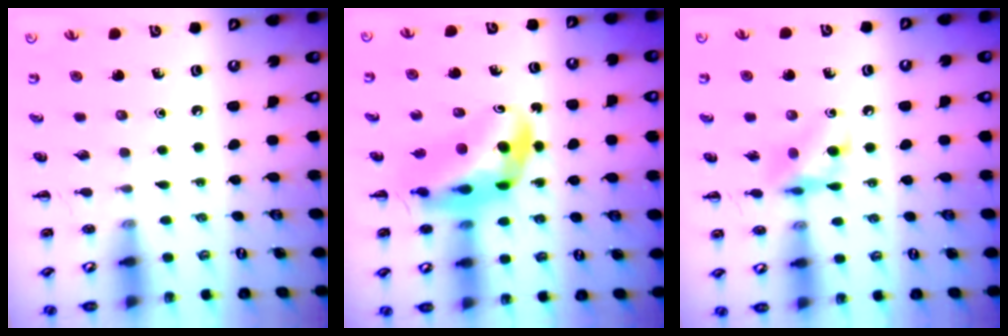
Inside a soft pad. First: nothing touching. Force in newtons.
{"total": 10.8, "press": 10.4, "slide": 3.1}
{"total": 9.1, "press": 9.1, "slide": 0.6}